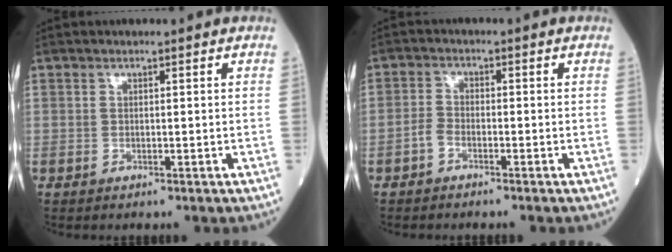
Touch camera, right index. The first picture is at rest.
{"total": 2.1, "force": [-1.5, 1.0, 1.1], "torque": [-0.024, 0.003, -0.030]}